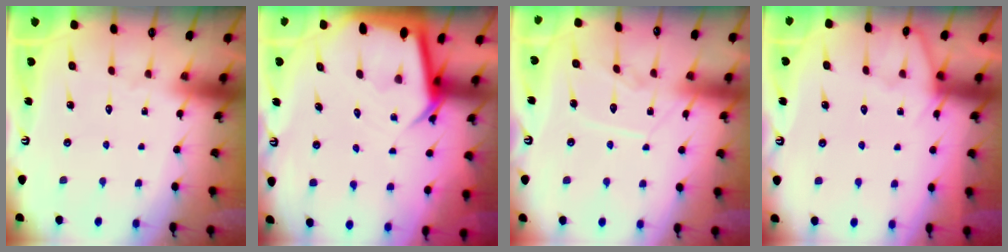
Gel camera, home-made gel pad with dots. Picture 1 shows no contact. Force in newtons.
{"total": 5.7, "press": 5.7, "slide": 0.7}
{"total": 8.5, "press": 8.5, "slide": 0.2}
{"total": 4.6, "press": 4.6, "slide": 0.5}